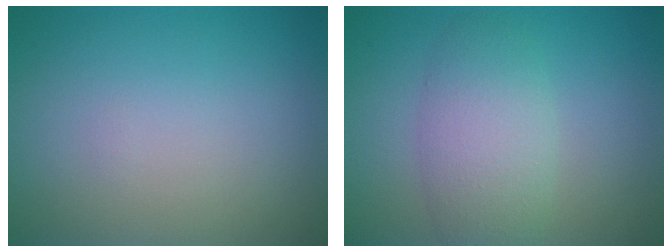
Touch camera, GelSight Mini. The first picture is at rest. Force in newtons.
{"total": 4.4, "press": 4.3, "slide": 0.2}